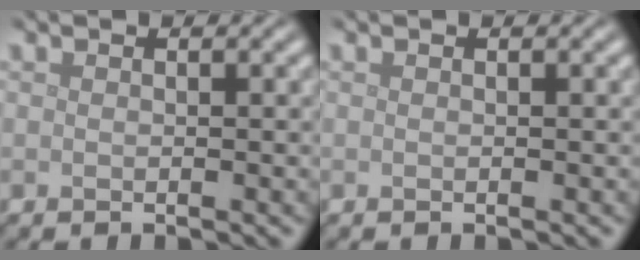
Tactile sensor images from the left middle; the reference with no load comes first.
{"total": 0.0}